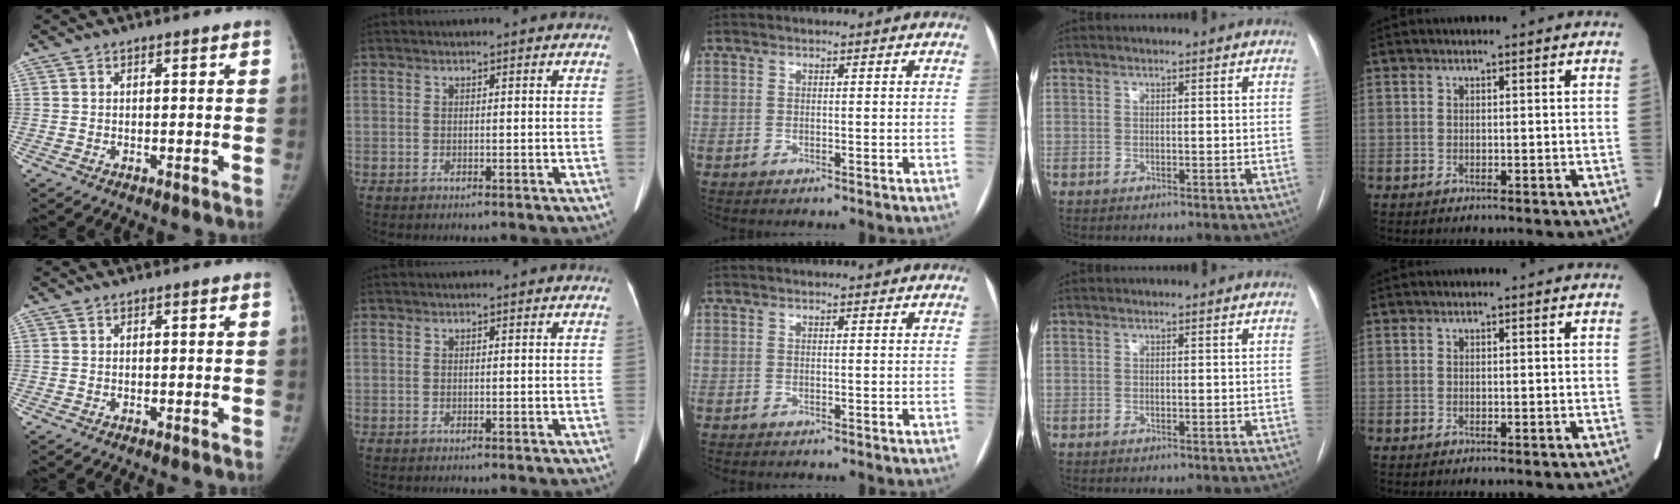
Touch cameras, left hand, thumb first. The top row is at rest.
{}